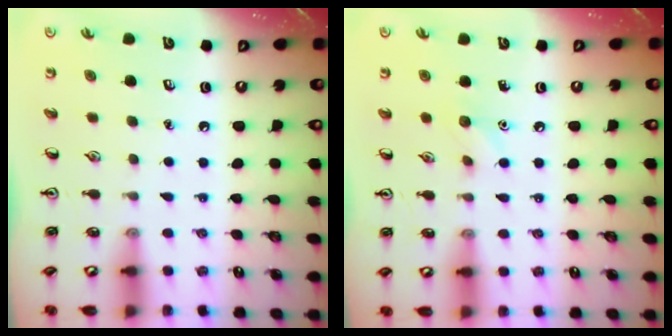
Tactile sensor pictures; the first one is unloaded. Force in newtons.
{"total": 5.4, "press": 5.1, "slide": 1.7}